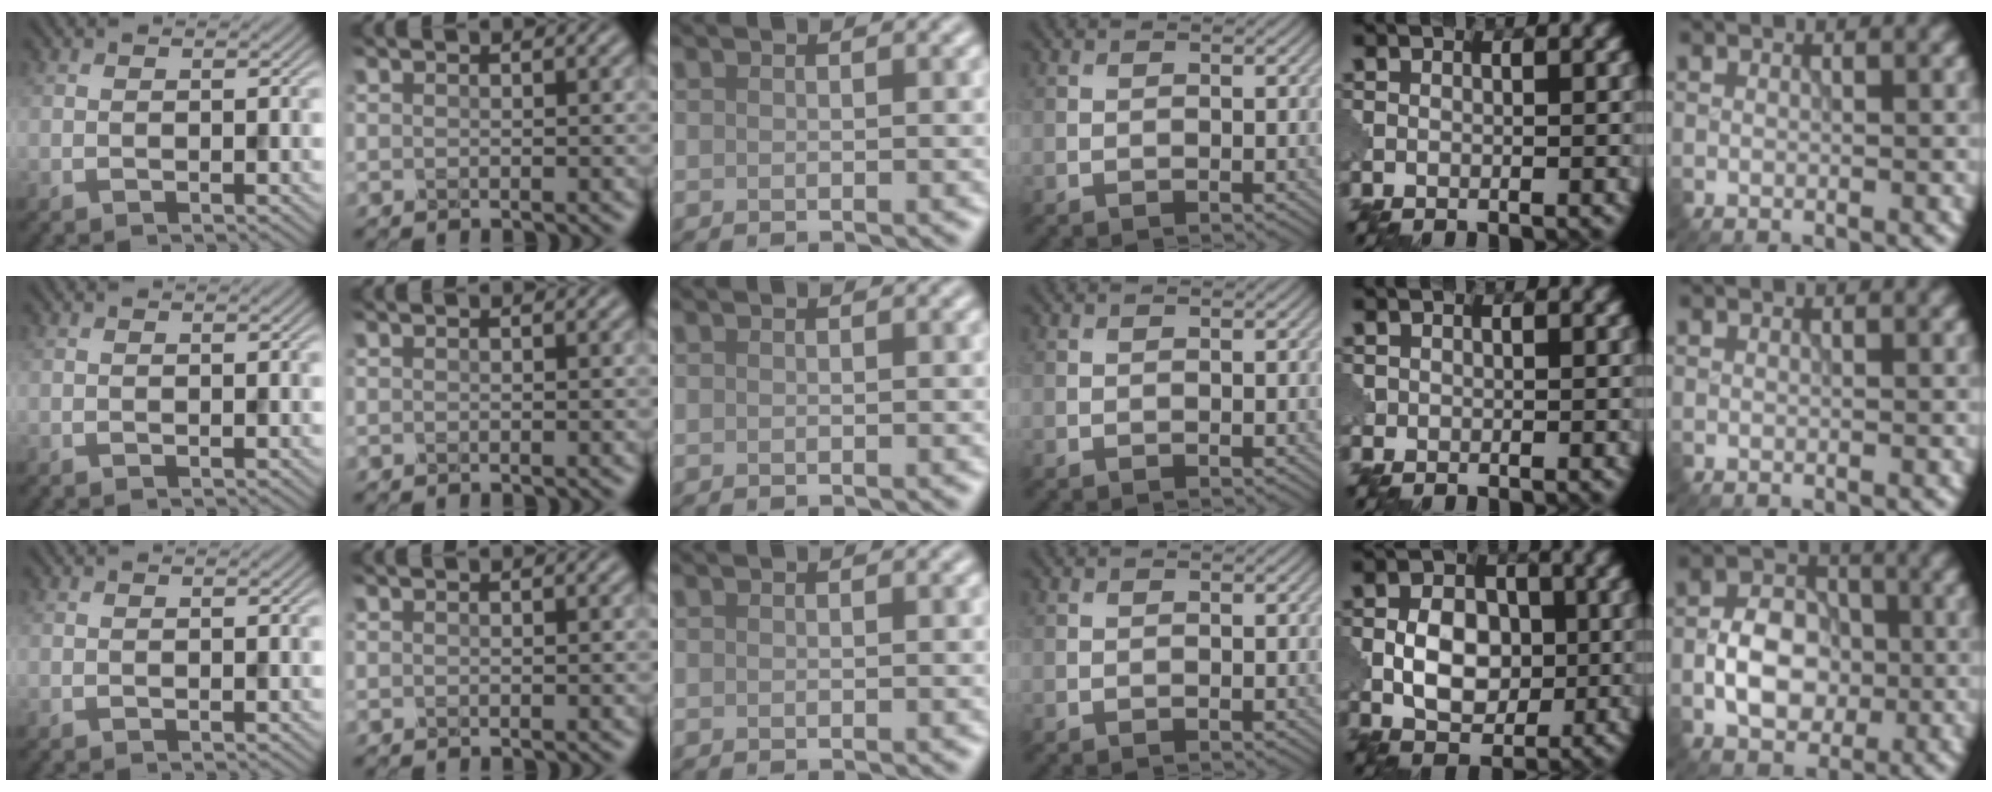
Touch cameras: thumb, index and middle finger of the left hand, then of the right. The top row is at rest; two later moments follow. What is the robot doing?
{"motion": "close", "object": "eyeshadow palette"}